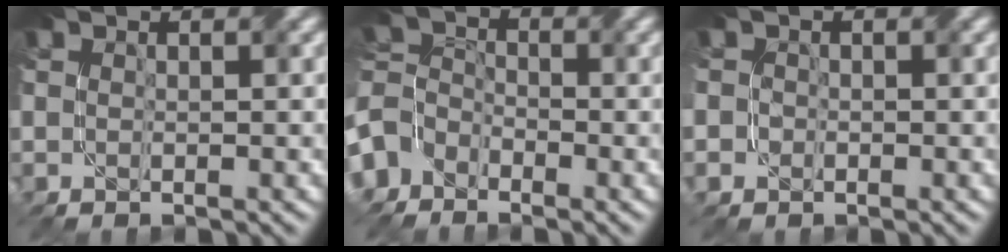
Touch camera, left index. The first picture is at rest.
{"total": 4.1, "force": [-3.0, 2.6, 0.9], "torque": [-0.019, 0.007, -0.070]}
{"total": 1.4, "force": [-0.2, 1.4, 0.2], "torque": [0.002, -0.002, -0.001]}